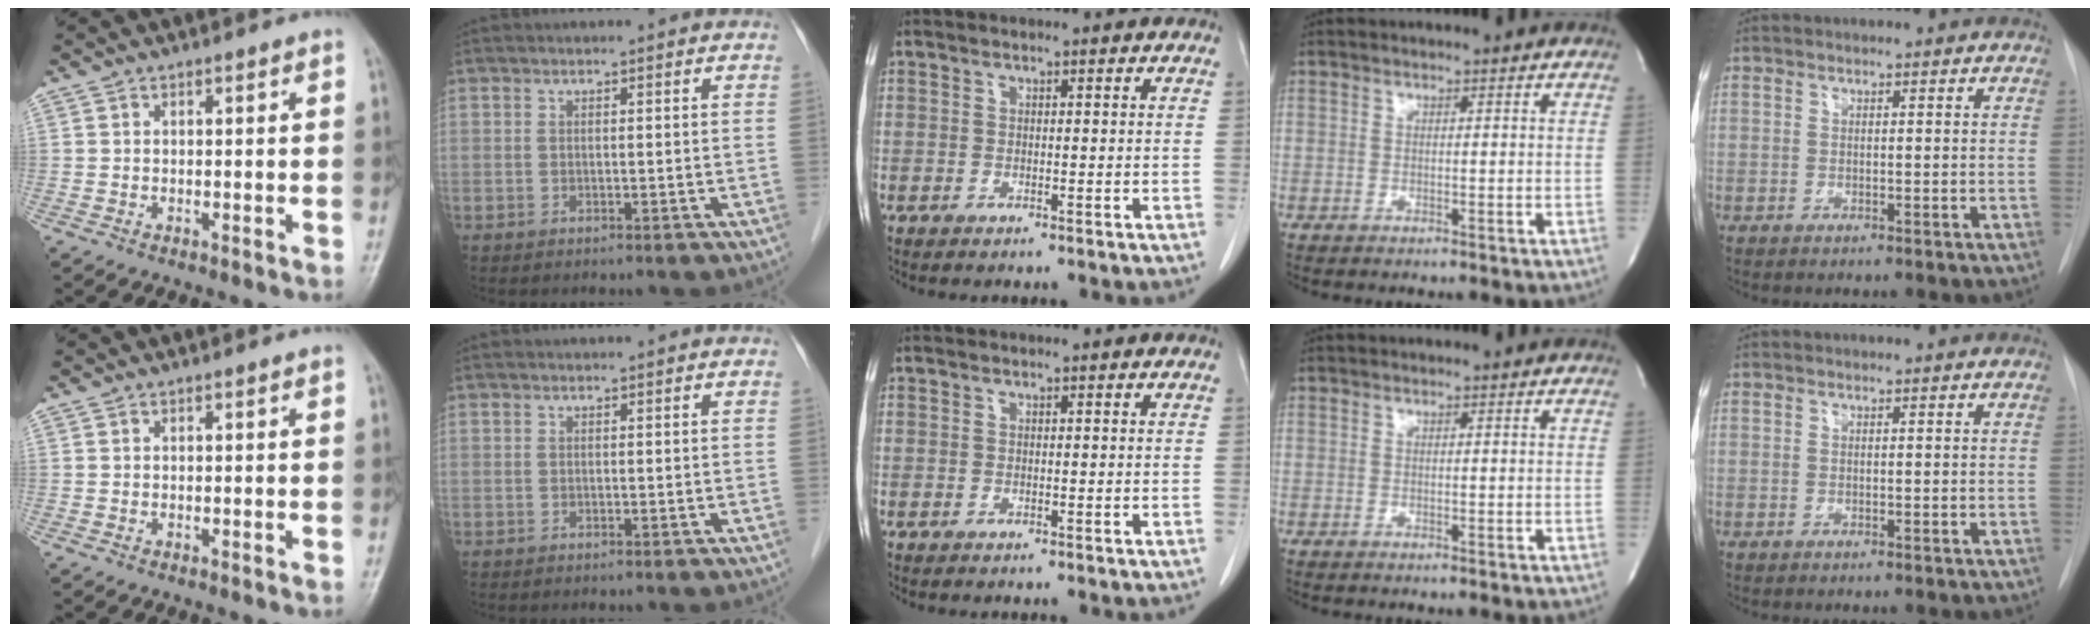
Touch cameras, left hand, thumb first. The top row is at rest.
{}